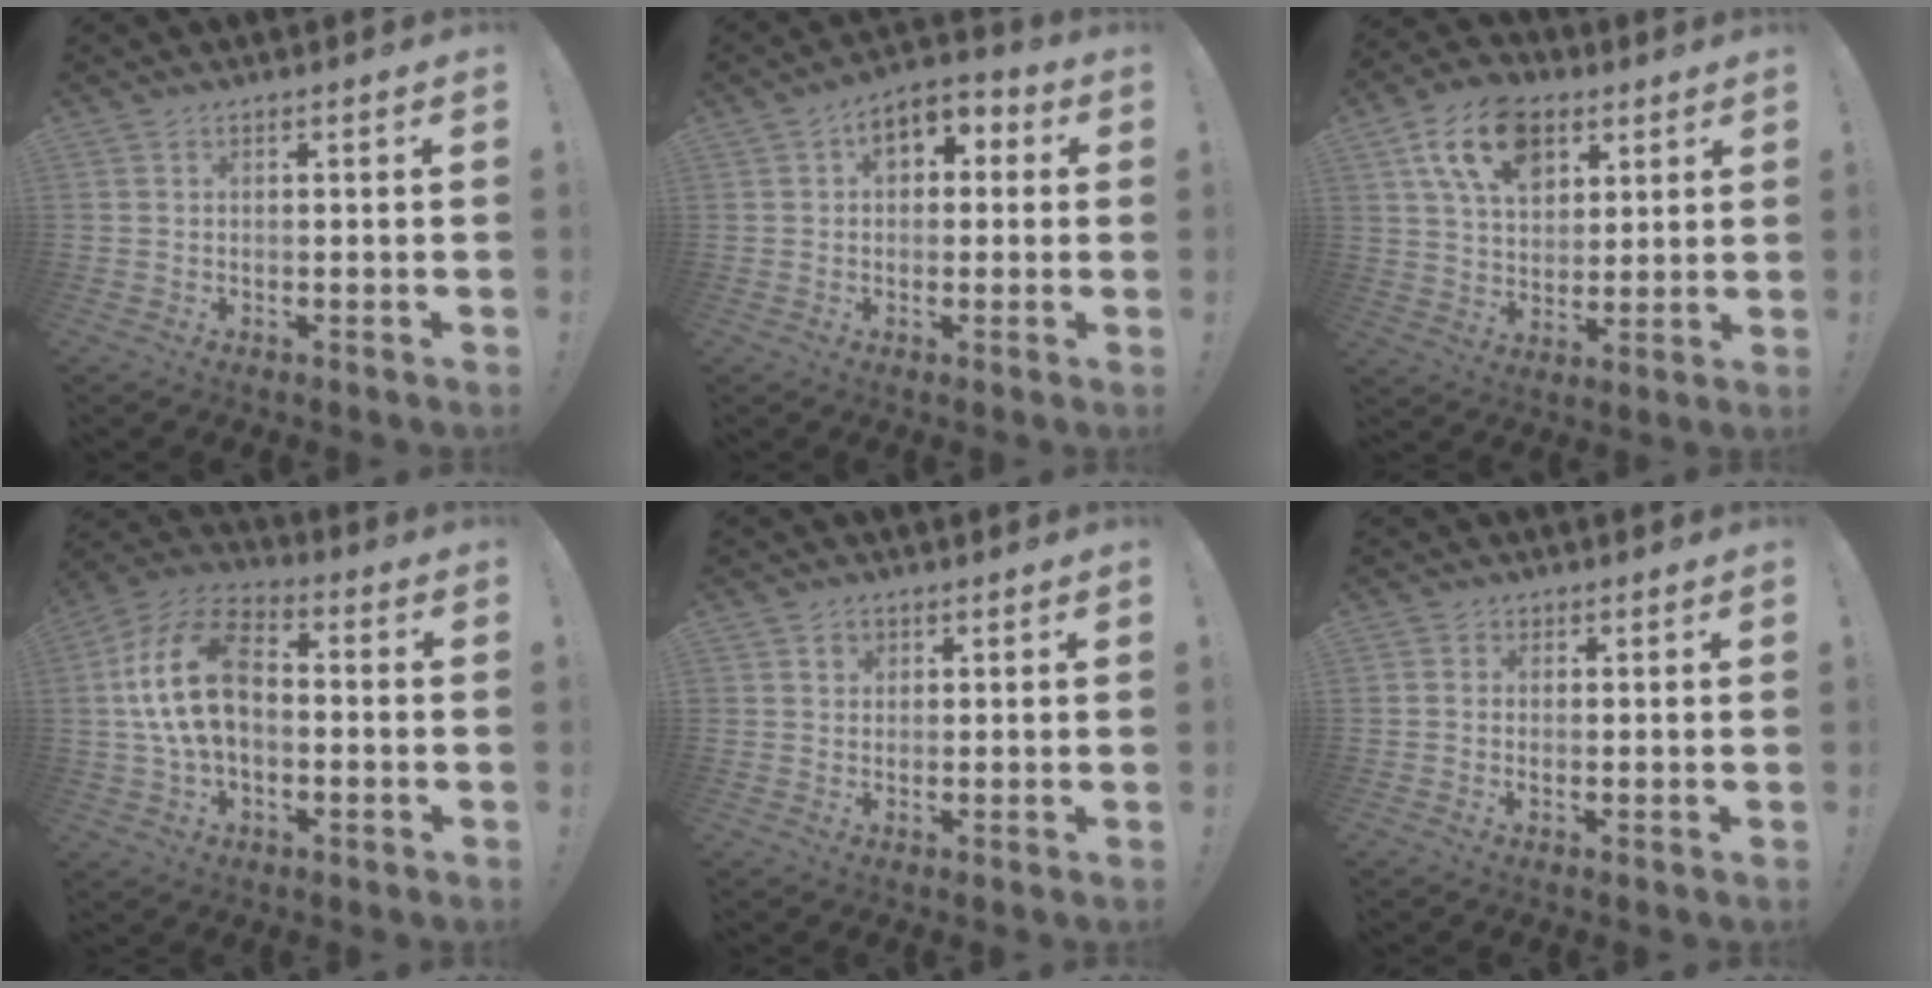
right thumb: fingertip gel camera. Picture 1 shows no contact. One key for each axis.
{"total": 7.2, "fx": 1.8, "fy": 5.3, "fz": 4.6, "tx": -0.062, "ty": 0.004, "tz": 0.034}
{"total": 16.7, "fx": 8.0, "fy": 10.9, "fz": 9.8, "tx": -0.154, "ty": -0.030, "tz": 0.151}
{"total": 18.4, "fx": 0.7, "fy": 12.0, "fz": 13.9, "tx": -0.257, "ty": 0.019, "tz": 0.015}
{"total": 2.4, "fx": 1.0, "fy": 2.1, "fz": 0.6, "tx": -0.001, "ty": -0.003, "tz": 0.015}
{"total": 1.9, "fx": 0.0, "fy": 1.7, "fz": 0.8, "tx": -0.008, "ty": 0.000, "tz": -0.002}